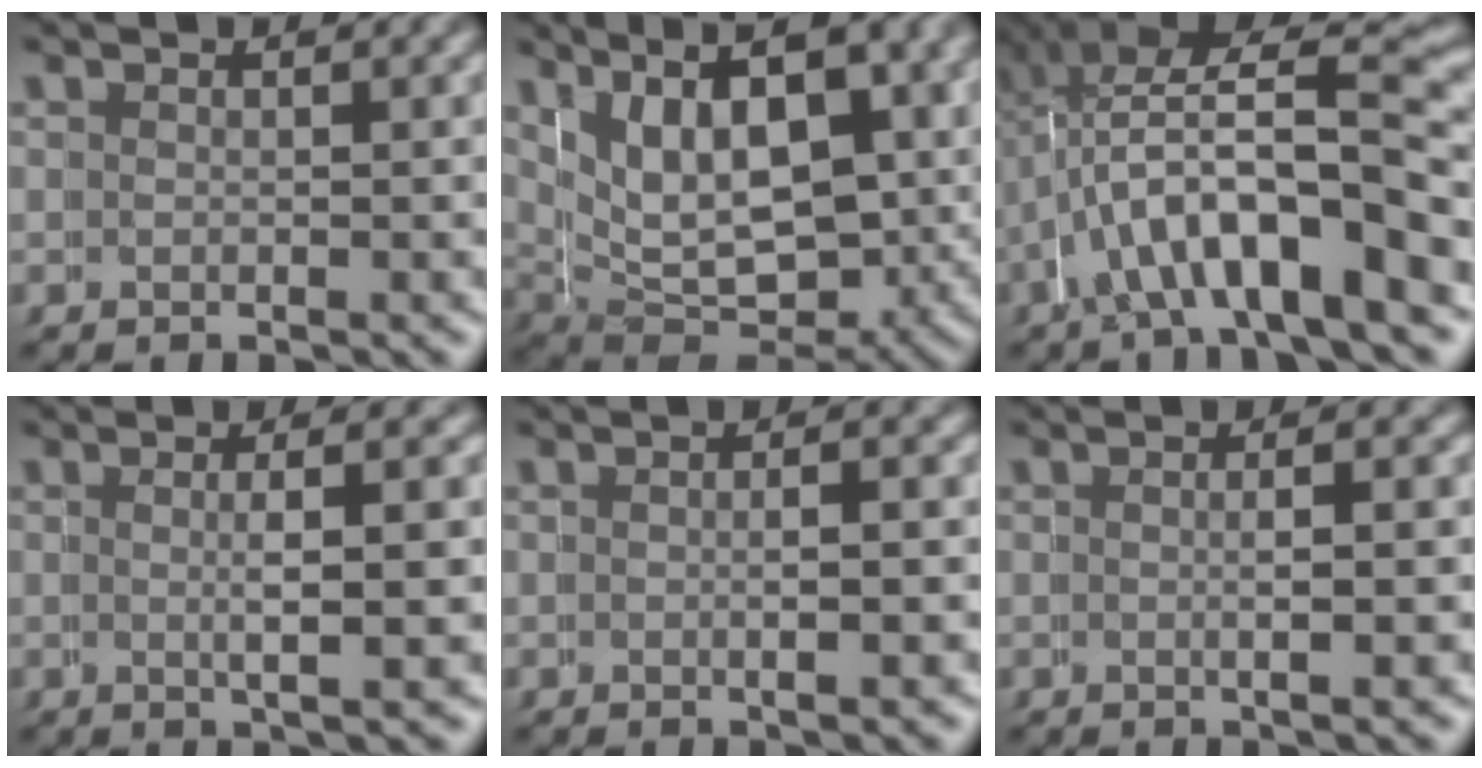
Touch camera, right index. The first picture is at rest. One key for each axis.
{"total": 11.2, "fx": 2.1, "fy": 7.3, "fz": 8.2, "tx": -0.137, "ty": -0.020, "tz": 0.039}
{"total": 7.6, "fx": 0.4, "fy": 2.3, "fz": 7.2, "tx": -0.118, "ty": 0.006, "tz": 0.007}
{"total": 3.1, "fx": 0.2, "fy": -1.2, "fz": 2.9, "tx": -0.032, "ty": 0.004, "tz": 0.007}
{"total": 2.0, "fx": -0.2, "fy": -0.6, "fz": 1.9, "tx": -0.020, "ty": 0.004, "tz": -0.003}
{"total": 2.5, "fx": -0.1, "fy": -0.9, "fz": 2.3, "tx": -0.025, "ty": 0.005, "tz": 0.000}